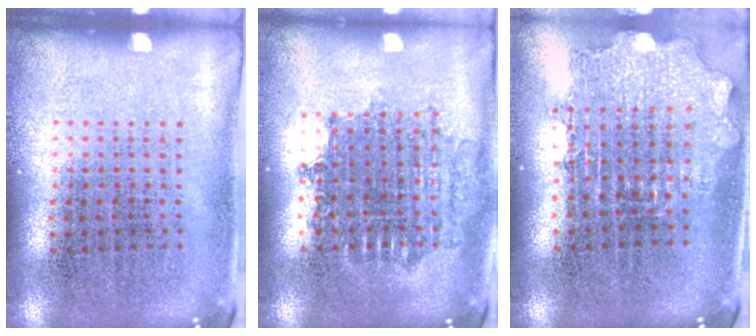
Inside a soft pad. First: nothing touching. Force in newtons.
{"total": 1.7, "press": 1.4, "slide": 0.9}
{"total": 1.8, "press": 1.4, "slide": 1.0}